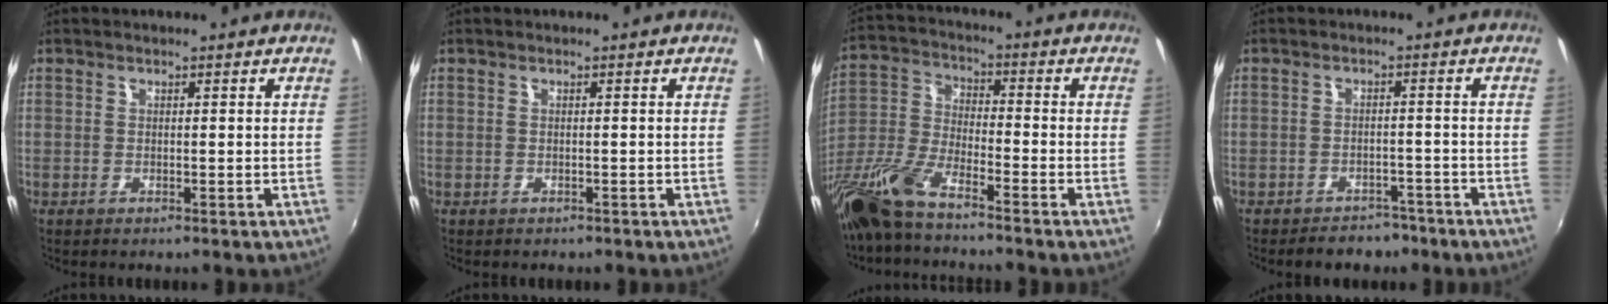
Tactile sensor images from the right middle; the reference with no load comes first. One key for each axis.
{"total": 0.7, "fx": -0.4, "fy": 0.5, "fz": 0.1, "tx": -0.005, "ty": -0.001, "tz": -0.004}
{"total": 13.0, "fx": -9.9, "fy": 2.7, "fz": 8.0, "tx": -0.187, "ty": -0.015, "tz": -0.206}
{"total": 7.0, "fx": -5.6, "fy": 3.7, "fz": 1.9, "tx": -0.049, "ty": 0.007, "tz": -0.070}